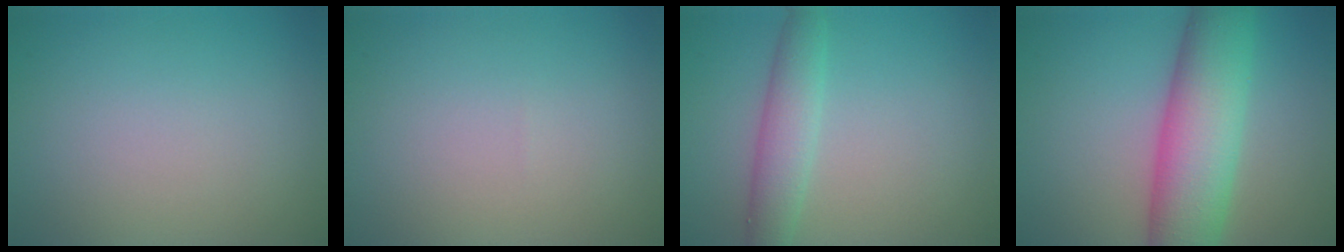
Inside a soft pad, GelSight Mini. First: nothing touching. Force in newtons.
{"total": 0.0}
{"total": 3.4, "press": 3.4, "slide": 0.1}
{"total": 9.3, "press": 9.3, "slide": 0.2}